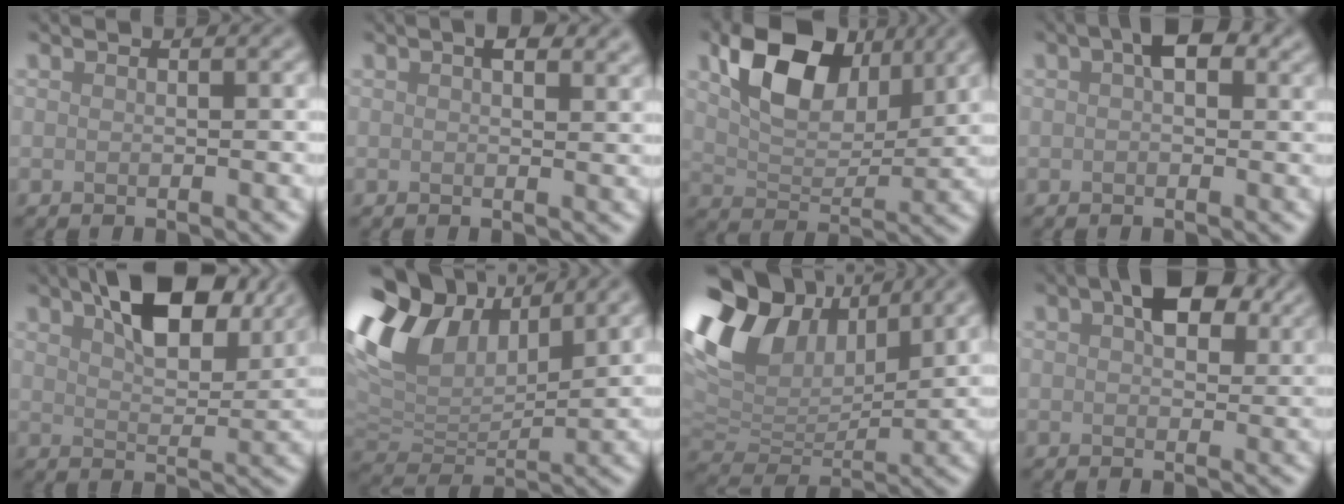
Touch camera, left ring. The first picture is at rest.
{"total": 2.6, "force": [1.5, 0.9, 1.9], "torque": [-0.028, 0.005, 0.024]}
{"total": 8.7, "force": [3.7, 5.2, 5.9], "torque": [-0.110, 0.001, 0.066]}
{"total": 3.6, "force": [1.4, 1.8, 2.8], "torque": [-0.042, 0.011, 0.016]}
{"total": 8.9, "force": [4.8, 3.8, 6.4], "torque": [-0.106, 0.012, 0.076]}
{"total": 10.7, "force": [5.2, 6.5, 6.7], "torque": [-0.163, 0.021, 0.097]}
{"total": 11.6, "force": [5.6, 7.5, 6.9], "torque": [-0.158, 0.023, 0.100]}
{"total": 5.8, "force": [2.5, 3.1, 4.3], "torque": [-0.070, 0.010, 0.034]}